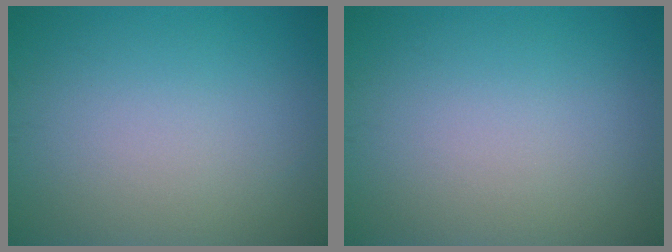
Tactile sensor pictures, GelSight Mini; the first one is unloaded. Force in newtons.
{"total": 0.0}